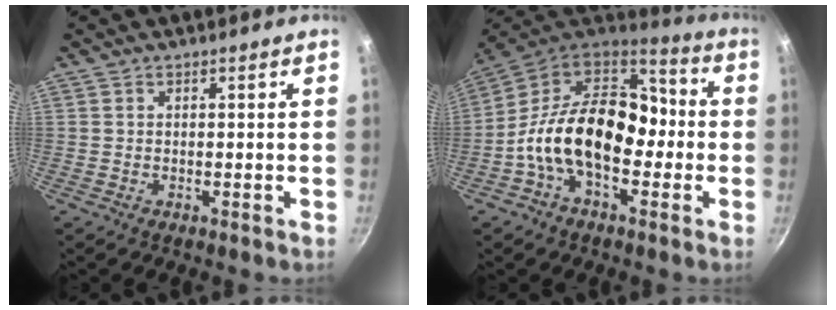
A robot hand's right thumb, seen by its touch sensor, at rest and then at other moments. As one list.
[{"total": 20.3, "force": [-3.0, 13.1, 15.2], "torque": [-0.219, 0.055, -0.071]}]